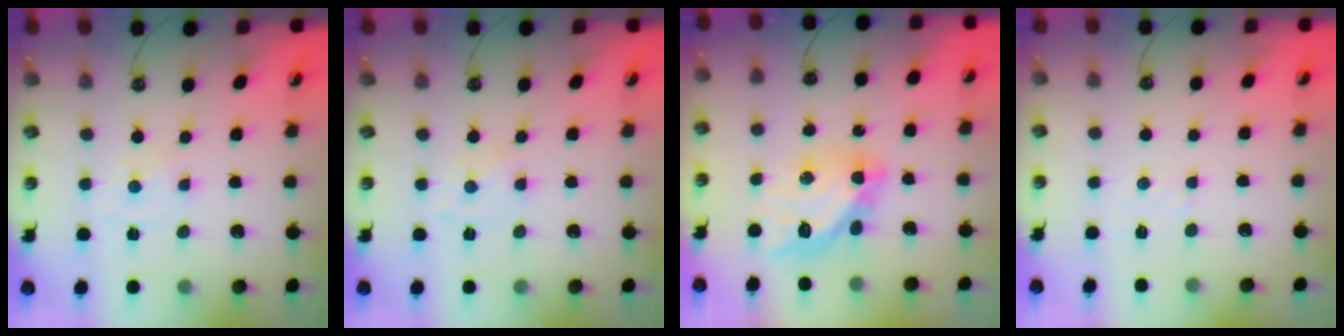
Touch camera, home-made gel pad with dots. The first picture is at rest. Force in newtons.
{"total": 2.0, "press": 2.0, "slide": 0.3}
{"total": 14.3, "press": 14.2, "slide": 1.4}
{"total": 2.5, "press": 2.5, "slide": 0.4}